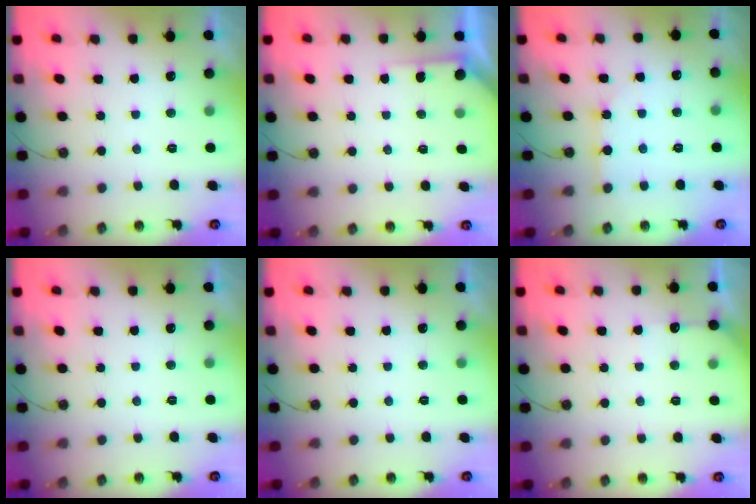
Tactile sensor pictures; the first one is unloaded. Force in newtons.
{"total": 3.7, "press": 3.7, "slide": 0.2}
{"total": 2.6, "press": 2.6, "slide": 0.4}
{"total": 0.0}
{"total": 0.8, "press": 0.5, "slide": 0.6}
{"total": 5.0, "press": 5.0, "slide": 0.6}